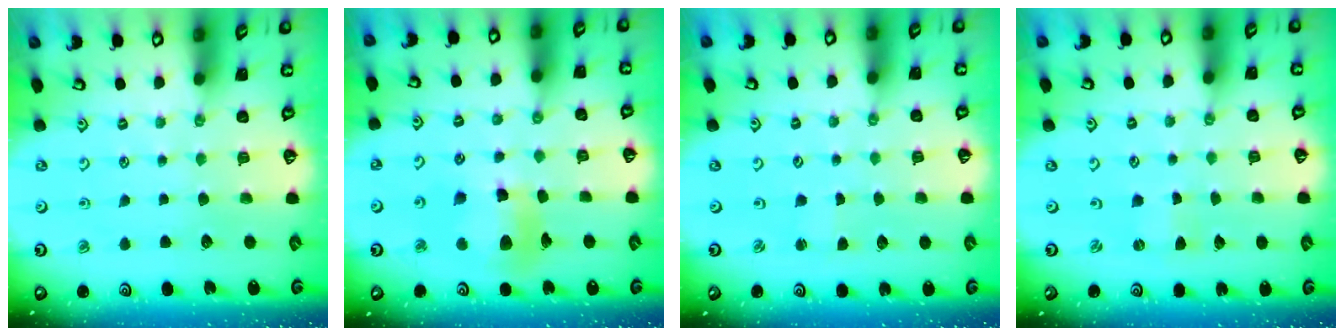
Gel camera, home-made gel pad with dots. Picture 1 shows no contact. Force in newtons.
{"total": 11.6, "press": 11.5, "slide": 1.2}
{"total": 0.6, "press": 0.6, "slide": 0.0}
{"total": 0.0}